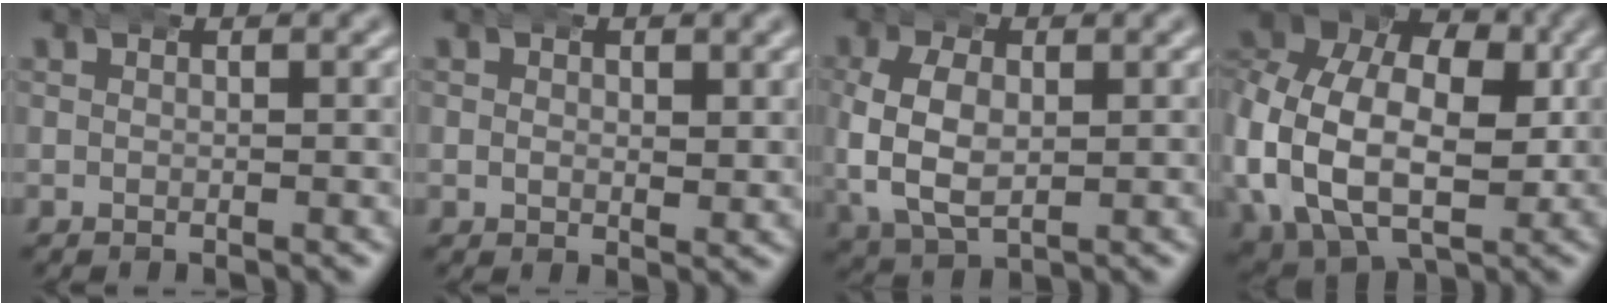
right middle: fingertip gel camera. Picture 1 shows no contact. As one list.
[{"total": 1.6, "force": [0.6, 1.1, 0.9], "torque": [-0.017, -0.008, 0.015]}, {"total": 6.1, "force": [-0.2, 4.4, 4.2], "torque": [-0.110, -0.016, 0.009]}, {"total": 15.7, "force": [0.9, 12.2, 9.9], "torque": [-0.209, -0.025, 0.010]}]